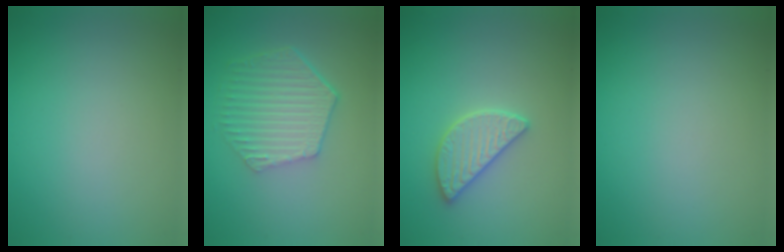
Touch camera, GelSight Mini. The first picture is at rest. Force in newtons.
{"total": 5.6, "press": 4.2, "slide": 3.7}
{"total": 2.8, "press": 2.8, "slide": 0.5}
{"total": 0.0}